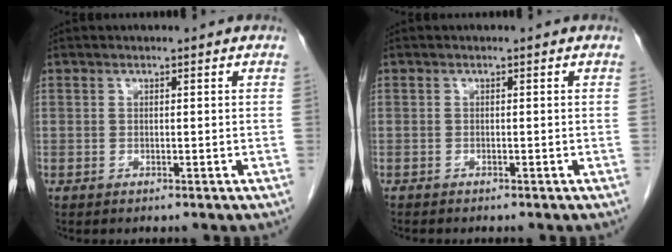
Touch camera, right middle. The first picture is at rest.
{"total": 1.0, "force": [-0.9, 0.2, 0.3], "torque": [-0.009, -0.001, -0.014]}